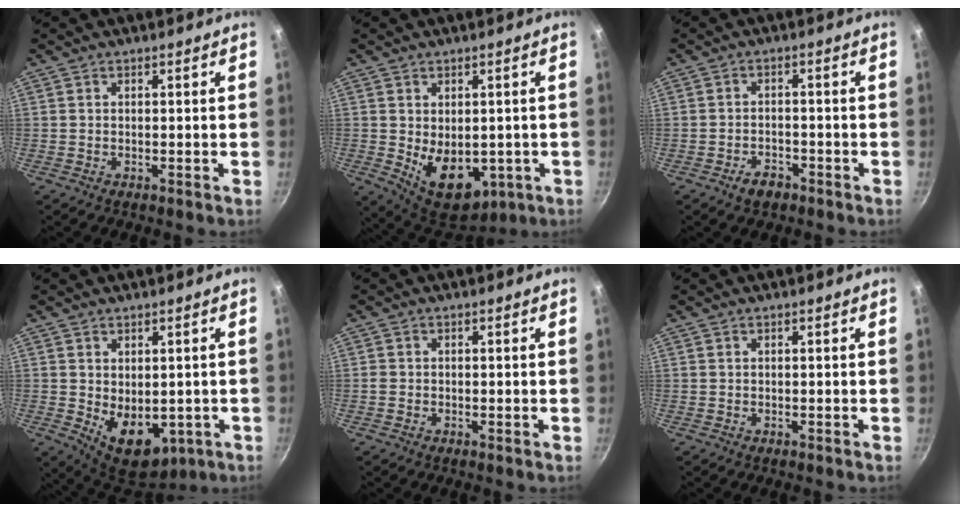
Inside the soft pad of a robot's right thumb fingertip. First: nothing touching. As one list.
[{"total": 12.2, "force": [-2.0, 8.0, 8.9], "torque": [-0.102, -0.017, -0.002]}, {"total": 3.7, "force": [-2.6, 2.1, 1.8], "torque": [-0.021, 0.021, -0.038]}, {"total": 10.5, "force": [-1.5, 7.0, 7.7], "torque": [-0.088, -0.018, 0.002]}, {"total": 0.9, "force": [-0.4, 0.8, 0.4], "torque": [-0.008, 0.001, -0.008]}, {"total": 0.0}]